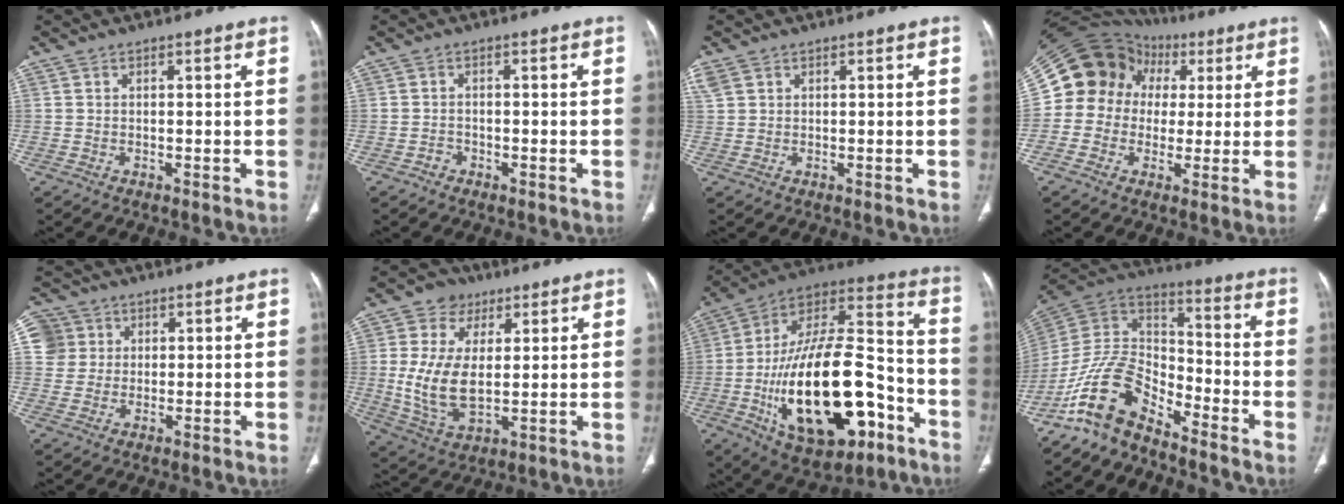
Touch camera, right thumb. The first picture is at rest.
{"total": 1.3, "force": [-0.8, 1.0, 0.1], "torque": [0.005, 0.007, -0.017]}
{"total": 2.9, "force": [1.6, 2.0, 1.2], "torque": [-0.035, 0.011, 0.043]}
{"total": 16.1, "force": [3.3, 14.6, 6.0], "torque": [-0.082, 0.044, 0.060]}
{"total": 5.8, "force": [1.8, 5.5, 0.7], "torque": [0.006, 0.005, 0.036]}
{"total": 13.5, "force": [2.3, 8.9, 9.8], "torque": [-0.177, -0.010, 0.044]}
{"total": 30.8, "force": [-10.1, 14.7, 25.1], "torque": [-0.442, 0.045, -0.150]}
{"total": 12.5, "force": [-9.5, 5.6, 5.9], "torque": [-0.101, 0.092, -0.193]}